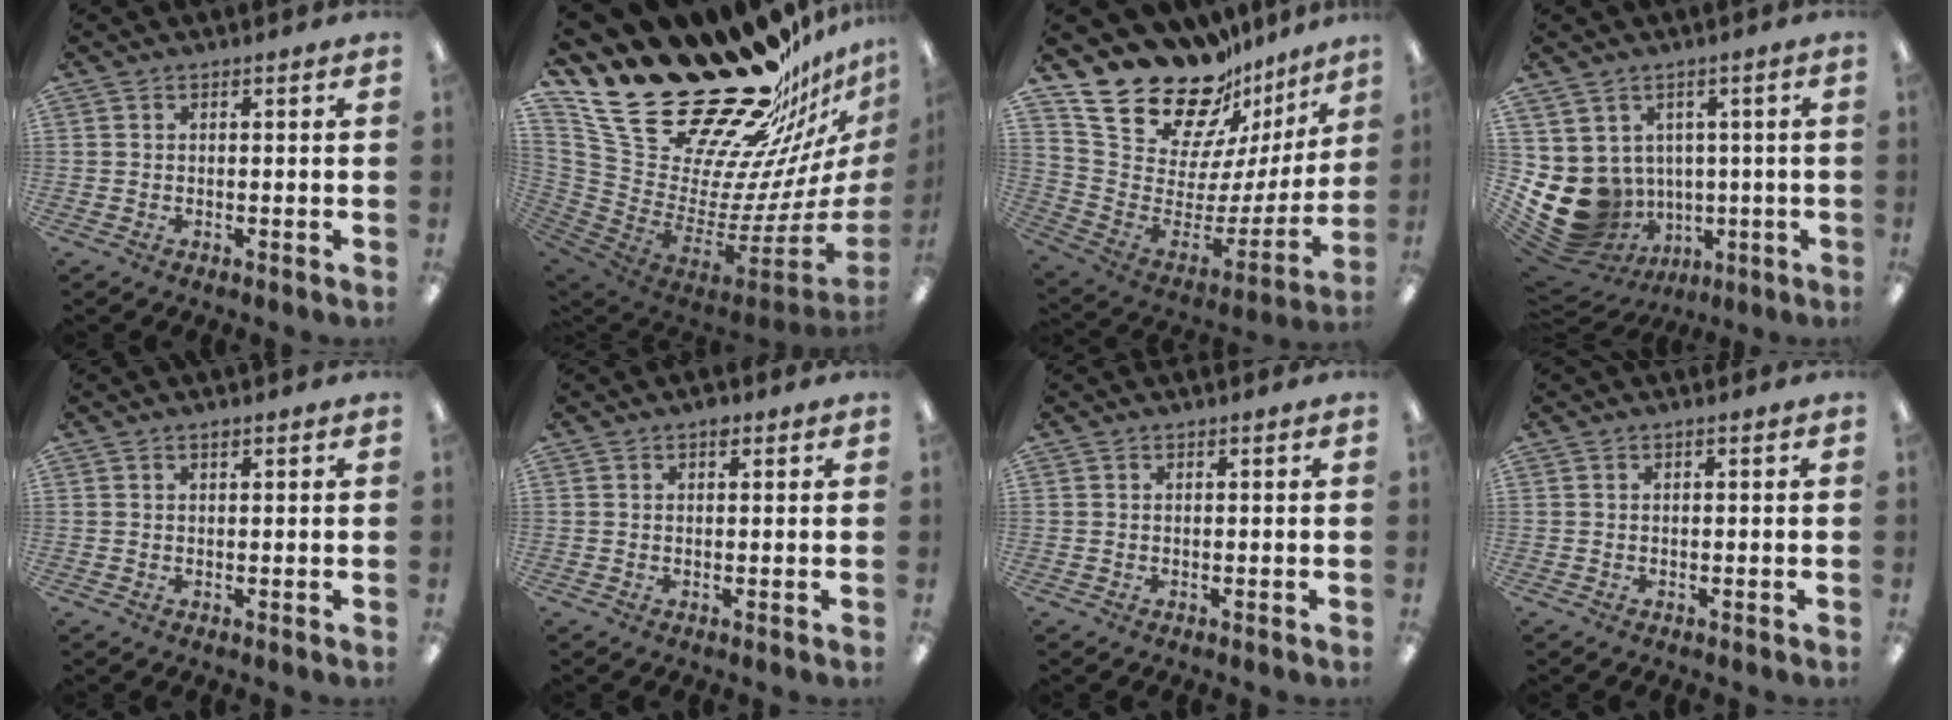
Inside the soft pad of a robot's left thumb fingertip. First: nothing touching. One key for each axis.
{"total": 32.8, "fx": 25.5, "fy": 13.5, "fz": 15.6, "tx": -0.213, "ty": -0.222, "tz": 0.500}
{"total": 23.9, "fx": 18.7, "fy": 11.1, "fz": 9.9, "tx": -0.162, "ty": -0.147, "tz": 0.347}
{"total": 13.0, "fx": -1.4, "fy": 11.6, "fz": 5.8, "tx": -0.146, "ty": -0.019, "tz": -0.010}
{"total": 0.6, "fx": 0.6, "fy": 0.2, "fz": 0.2, "tx": -0.004, "ty": 0.001, "tz": 0.011}
{"total": 1.5, "fx": 0.9, "fy": 0.8, "fz": 0.9, "tx": -0.011, "ty": 0.000, "tz": 0.013}
{"total": 0.0}
{"total": 0.0}